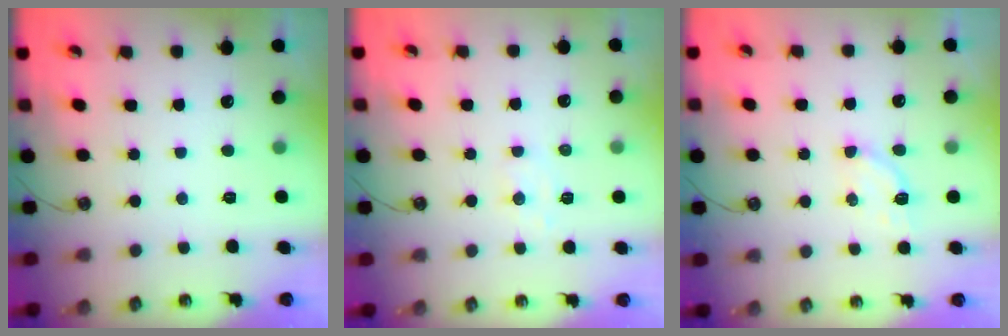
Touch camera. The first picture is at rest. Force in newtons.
{"total": 6.2, "press": 6.2, "slide": 0.6}
{"total": 3.1, "press": 3.1, "slide": 0.5}